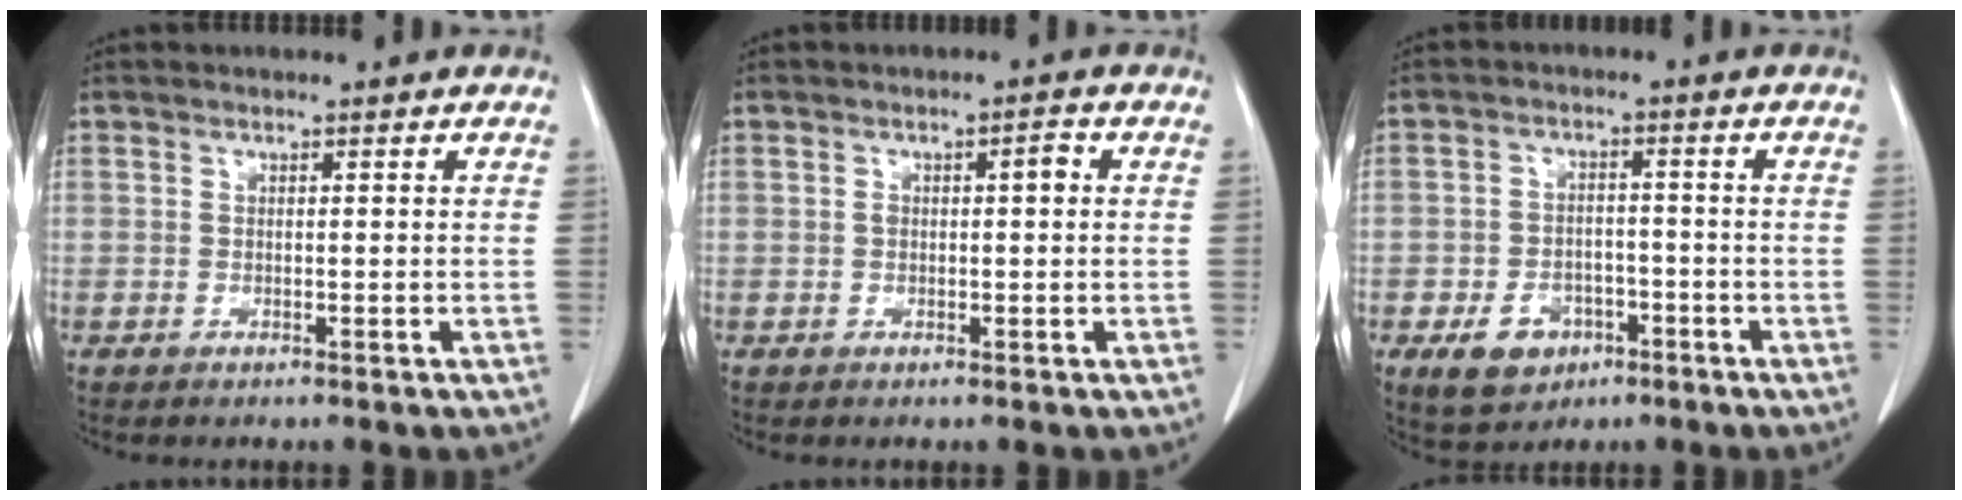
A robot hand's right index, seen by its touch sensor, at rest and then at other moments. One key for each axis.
{"total": 2.5, "fx": 0.4, "fy": 1.0, "fz": 2.2, "tx": -0.038, "ty": 0.014, "tz": 0.006}
{"total": 6.7, "fx": -3.3, "fy": 5.0, "fz": 3.1, "tx": -0.057, "ty": 0.005, "tz": -0.044}